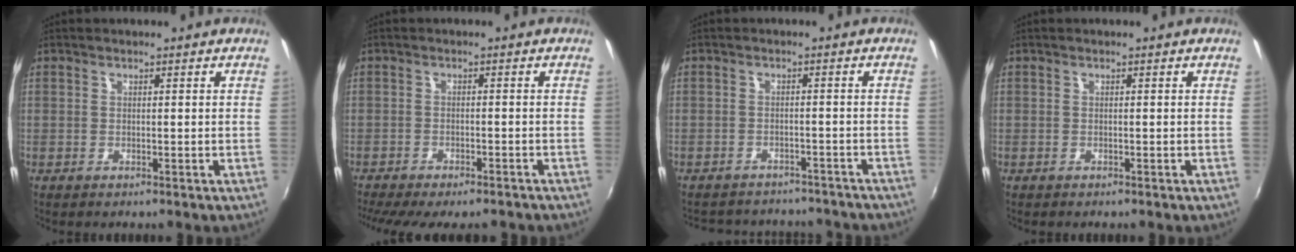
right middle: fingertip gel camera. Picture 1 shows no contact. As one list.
[{"total": 10.4, "force": [-8.8, 2.2, 4.9], "torque": [-0.107, -0.032, -0.132]}, {"total": 15.5, "force": [-13.5, 5.4, 5.2], "torque": [-0.108, 0.005, -0.164]}, {"total": 0.0}]